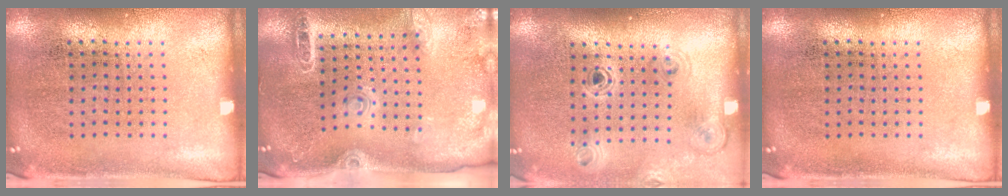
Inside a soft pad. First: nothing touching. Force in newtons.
{"total": 1.9, "press": 1.9, "slide": 0.3}
{"total": 1.1, "press": 1.1, "slide": 0.2}
{"total": 0.0}